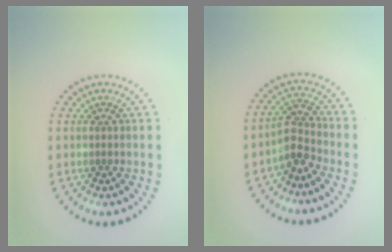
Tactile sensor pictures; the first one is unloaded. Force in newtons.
{"total": 2.6, "press": 2.0, "slide": 1.7}